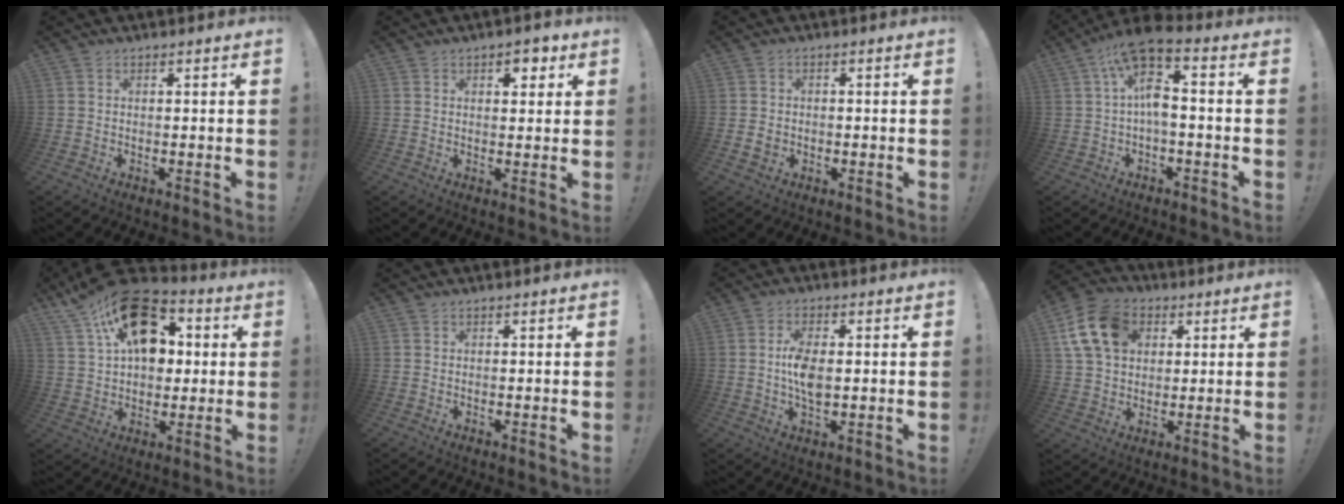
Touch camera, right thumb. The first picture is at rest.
{"total": 3.8, "force": [1.8, 2.4, 2.3], "torque": [-0.014, -0.006, 0.025]}
{"total": 2.4, "force": [-0.6, 2.2, 0.9], "torque": [-0.013, 0.007, -0.009]}
{"total": 10.7, "force": [2.2, 3.5, 9.9], "torque": [-0.186, -0.011, 0.034]}
{"total": 21.4, "force": [8.5, 13.7, 14.1], "torque": [-0.210, -0.037, 0.155]}
{"total": 0.0}
{"total": 7.7, "force": [0.0, 4.1, 6.6], "torque": [-0.115, -0.003, -0.006]}
{"total": 15.1, "force": [5.2, 11.4, 8.4], "torque": [-0.140, -0.010, 0.106]}